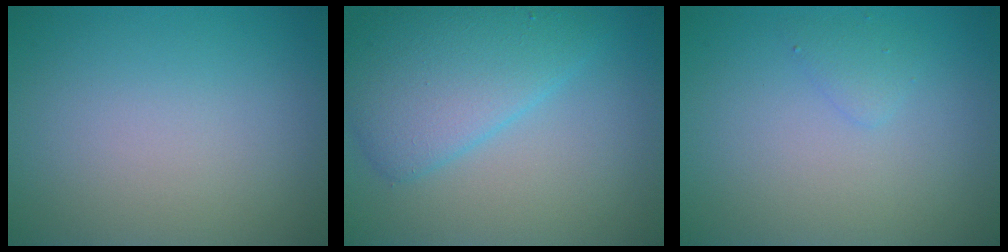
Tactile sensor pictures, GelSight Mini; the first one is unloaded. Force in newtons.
{"total": 5.6, "press": 5.6, "slide": 0.1}
{"total": 1.0, "press": 1.0, "slide": 0.1}